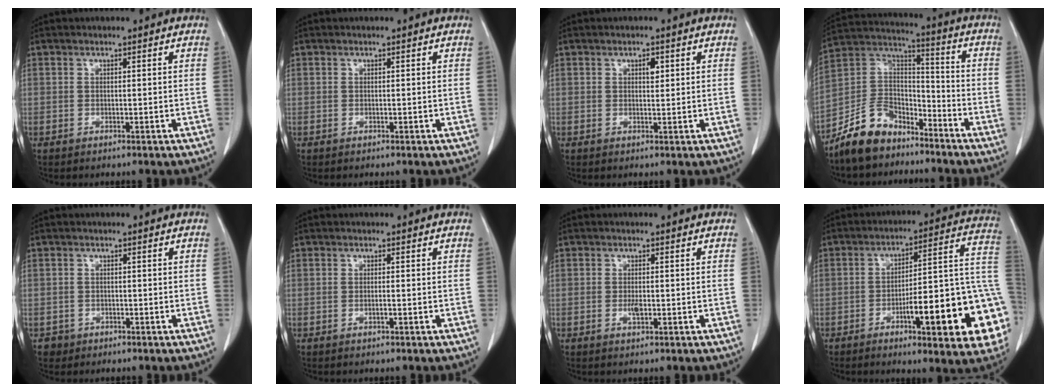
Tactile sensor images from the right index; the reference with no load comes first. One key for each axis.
{"total": 0.0}
{"total": 1.4, "fx": 0.6, "fy": 0.7, "fz": 1.1, "tx": -0.017, "ty": -0.001, "tz": 0.008}
{"total": 11.4, "fx": -8.8, "fy": 6.1, "fz": 3.9, "tx": -0.086, "ty": 0.033, "tz": -0.169}
{"total": 1.7, "fx": -0.9, "fy": 1.4, "fz": -0.2, "tx": 0.000, "ty": 0.007, "tz": -0.019}
{"total": 0.7, "fx": -0.2, "fy": 0.0, "fz": 0.6, "tx": -0.013, "ty": 0.000, "tz": -0.003}
{"total": 1.5, "fx": -0.4, "fy": 0.5, "fz": 1.4, "tx": -0.027, "ty": -0.001, "tz": -0.006}
{"total": 21.4, "fx": -6.5, "fy": 3.4, "fz": 20.1, "tx": -0.185, "ty": 0.023, "tz": -0.080}